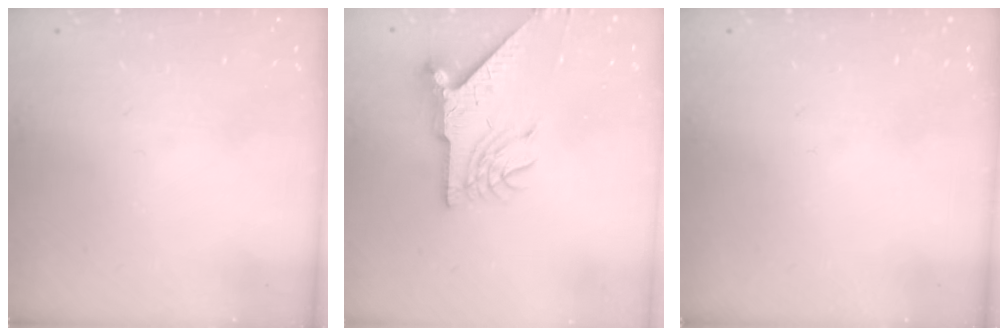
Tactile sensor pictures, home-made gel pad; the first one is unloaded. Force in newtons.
{"total": 9.9, "press": 9.8, "slide": 1.1}
{"total": 0.0}